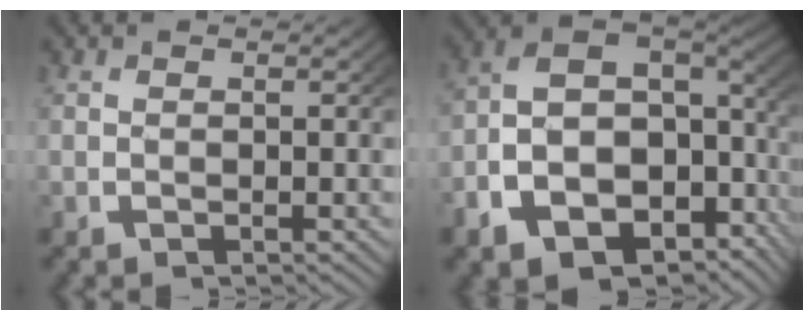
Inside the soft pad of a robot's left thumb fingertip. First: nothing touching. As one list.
[{"total": 16.1, "force": [-3.4, 12.1, 10.1], "torque": [-0.208, -0.043, -0.045]}]